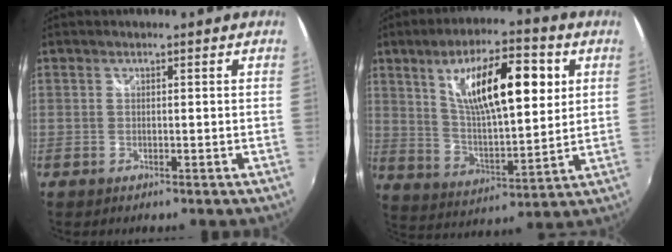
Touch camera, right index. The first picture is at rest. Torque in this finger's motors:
{"motor_torque": [0.66, 0.13, 0.82, 0.21]}